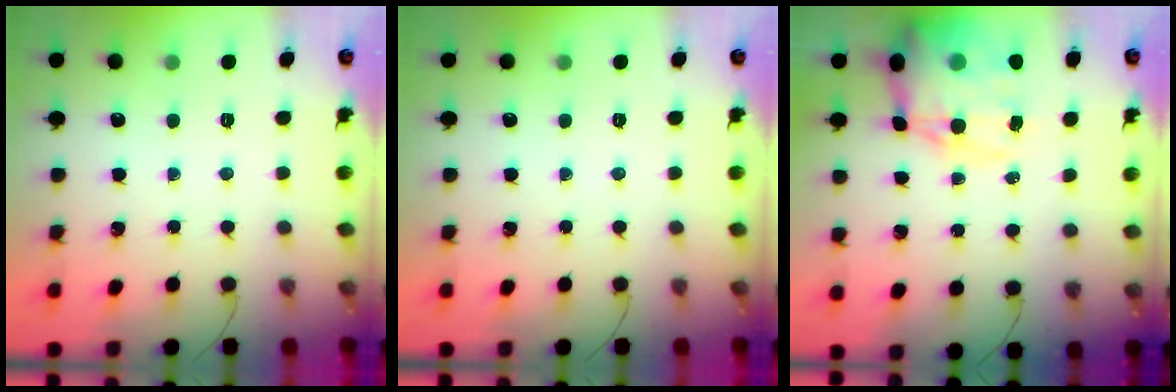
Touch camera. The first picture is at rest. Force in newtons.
{"total": 0.0}
{"total": 20.0, "press": 19.6, "slide": 4.3}